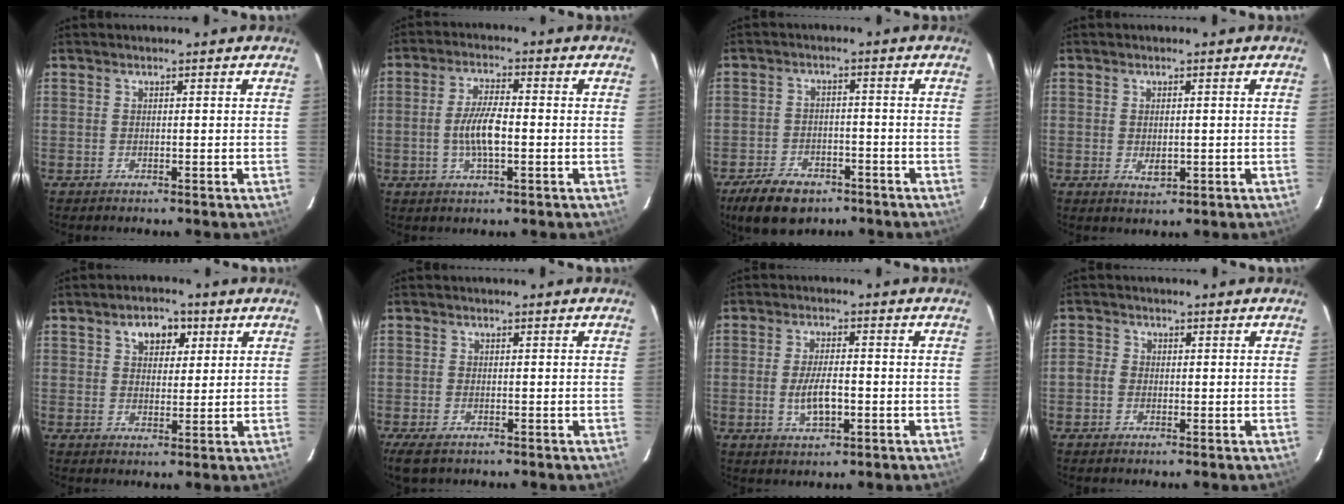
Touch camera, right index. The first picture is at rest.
{"total": 6.9, "force": [-1.2, 2.2, 6.5], "torque": [-0.129, 0.003, -0.023]}
{"total": 10.3, "force": [-7.2, 5.5, 4.9], "torque": [-0.127, -0.005, -0.115]}
{"total": 2.7, "force": [-0.4, 1.5, 2.3], "torque": [-0.038, -0.004, -0.002]}
{"total": 5.6, "force": [2.6, 3.8, 3.2], "torque": [-0.046, 0.015, 0.043]}
{"total": 4.2, "force": [-2.6, 2.2, 2.5], "torque": [-0.059, -0.014, -0.049]}
{"total": 6.1, "force": [-1.5, 2.3, 5.5], "torque": [-0.108, -0.004, -0.022]}
{"total": 2.5, "force": [-0.8, 2.2, 0.7], "torque": [-0.014, 0.004, -0.021]}